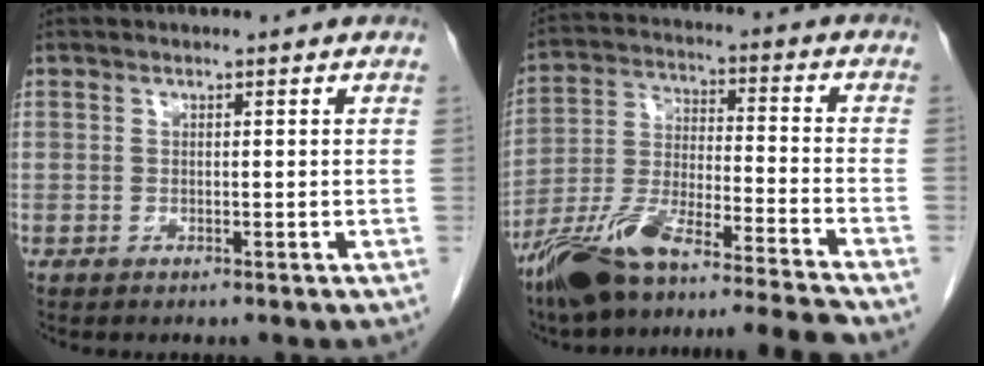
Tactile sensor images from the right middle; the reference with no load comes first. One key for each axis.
{"total": 17.7, "fx": -15.2, "fy": -0.7, "fz": 9.1, "tx": -0.189, "ty": -0.007, "tz": -0.271}